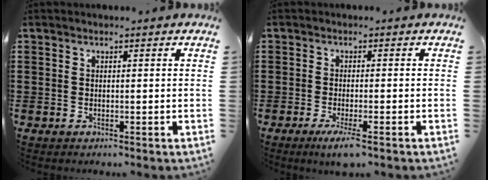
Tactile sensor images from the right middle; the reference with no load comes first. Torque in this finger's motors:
{"motor_torque": [1.12, -0.48, 0.48, 0.12]}